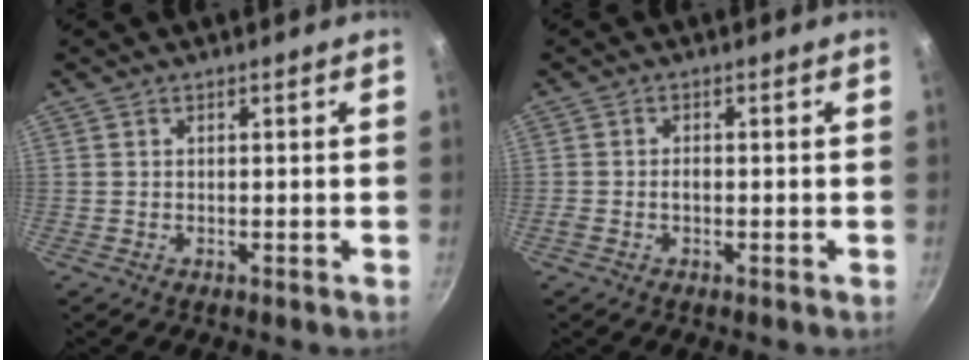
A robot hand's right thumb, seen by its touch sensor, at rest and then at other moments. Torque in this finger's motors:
{"motor_torque": [0.63, 0.37, 0.41, -0.35, 0.01]}